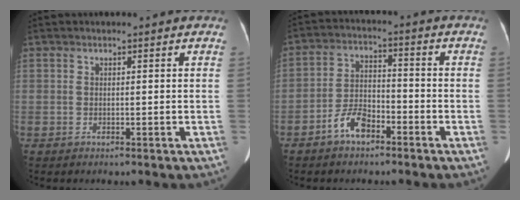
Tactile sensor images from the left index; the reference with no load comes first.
{"total": 5.9, "force": [-3.9, 2.7, 3.6], "torque": [-0.081, 0.011, -0.073]}